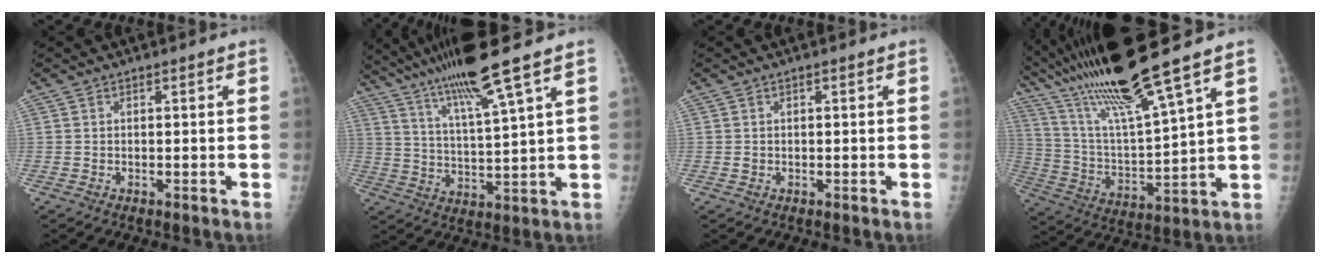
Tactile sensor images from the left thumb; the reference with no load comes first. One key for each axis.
{"total": 14.2, "fx": 9.5, "fy": -0.2, "fz": 10.6, "tx": -0.190, "ty": -0.036, "tz": 0.169}
{"total": 0.8, "fx": 0.3, "fy": 0.5, "fz": 0.5, "tx": -0.006, "ty": 0.000, "tz": 0.006}
{"total": 19.3, "fx": 14.6, "fy": 0.2, "fz": 12.7, "tx": -0.229, "ty": -0.056, "tz": 0.280}